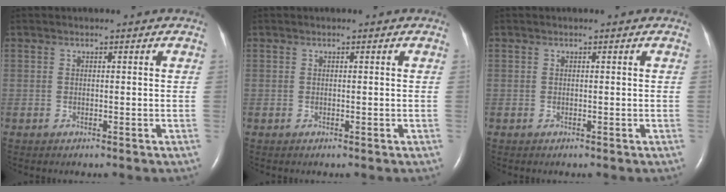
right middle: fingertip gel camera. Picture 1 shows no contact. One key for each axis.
{"total": 0.0}
{"total": 0.0}